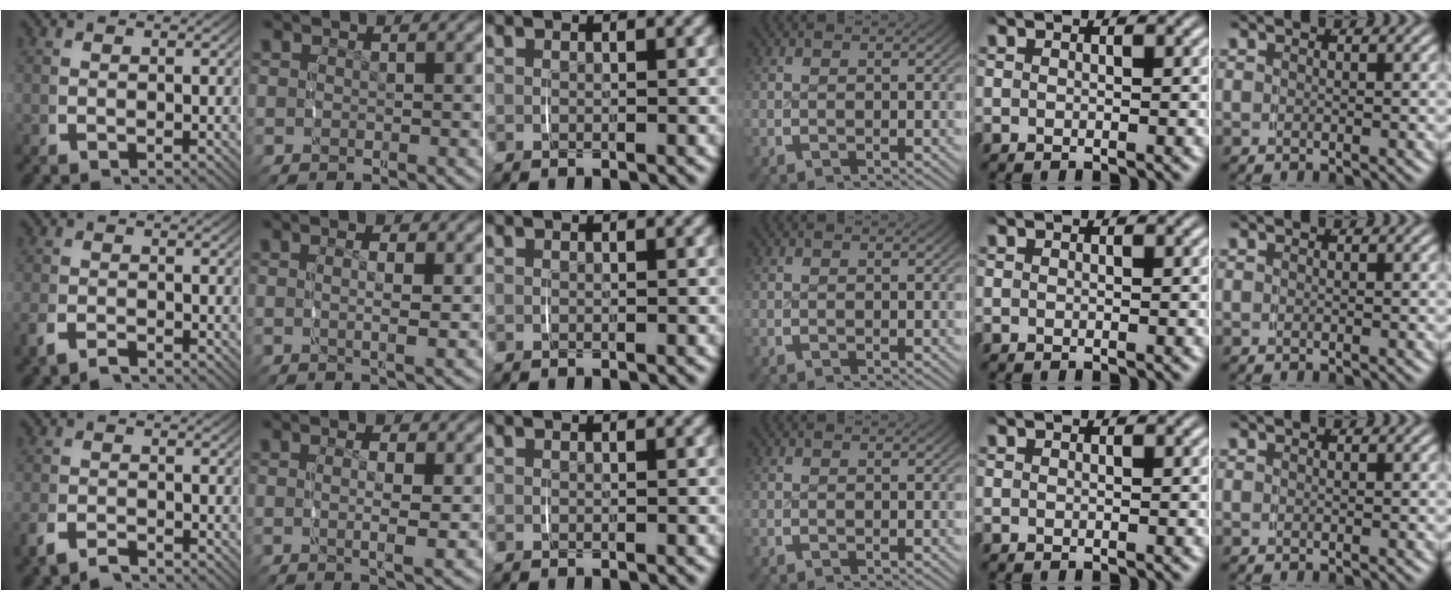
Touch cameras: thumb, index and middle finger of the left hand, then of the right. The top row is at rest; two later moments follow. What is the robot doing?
{"motion": "lift_and_place", "object": "pen bag"}